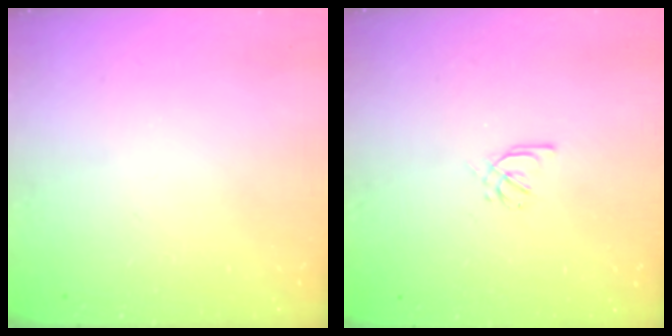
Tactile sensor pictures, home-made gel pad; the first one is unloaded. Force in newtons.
{"total": 2.4, "press": 2.3, "slide": 0.6}